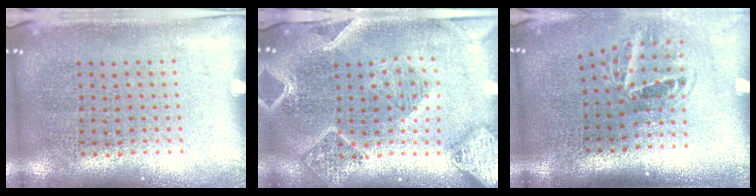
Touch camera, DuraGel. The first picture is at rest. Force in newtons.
{"total": 2.8, "press": 2.4, "slide": 1.4}
{"total": 2.0, "press": 1.3, "slide": 1.6}